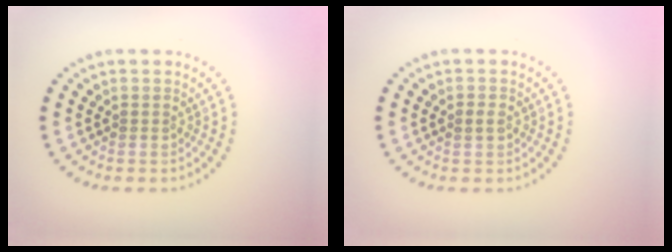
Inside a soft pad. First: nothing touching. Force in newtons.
{"total": 1.0, "press": 1.0, "slide": 0.2}